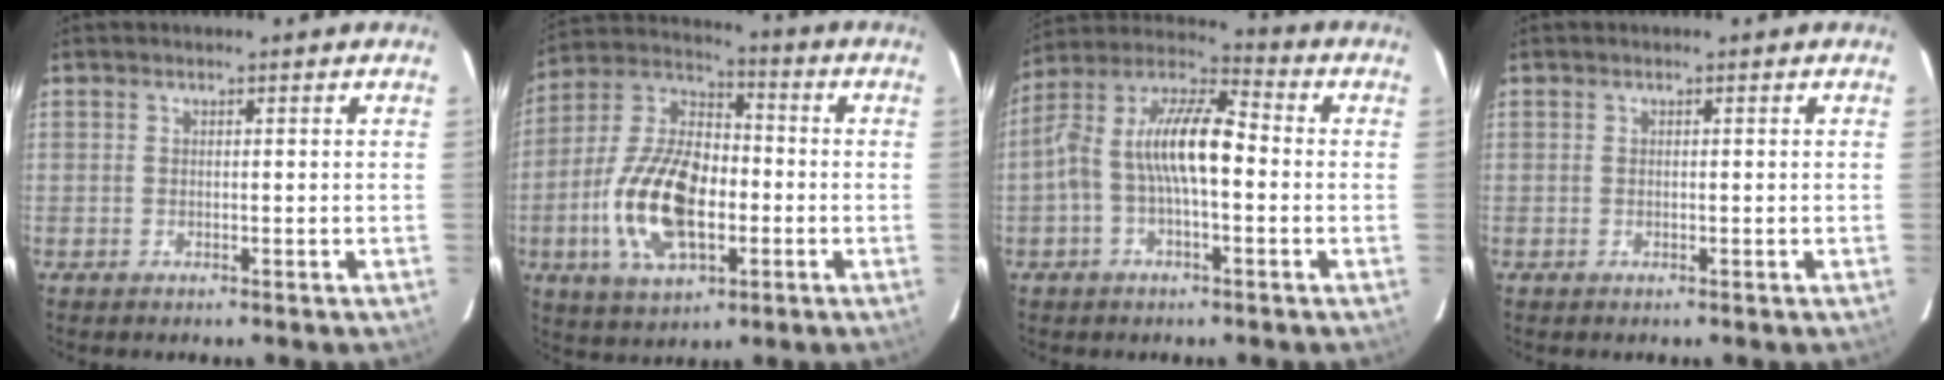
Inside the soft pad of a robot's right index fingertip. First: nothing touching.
{"total": 18.2, "force": [-4.4, 9.6, 14.9], "torque": [-0.308, 0.004, -0.077]}
{"total": 12.6, "force": [-1.2, 4.6, 11.6], "torque": [-0.227, 0.021, -0.030]}
{"total": 0.0}